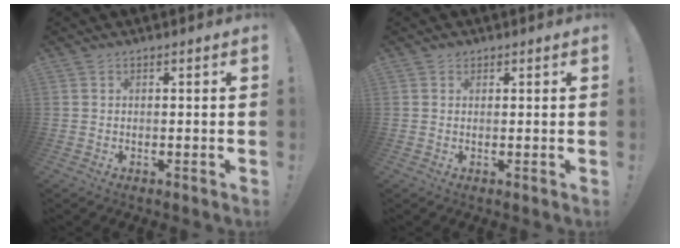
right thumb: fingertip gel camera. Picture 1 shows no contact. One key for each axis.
{"total": 1.2, "fx": 0.8, "fy": 0.9, "fz": 0.2, "tx": 0.004, "ty": -0.001, "tz": 0.013}